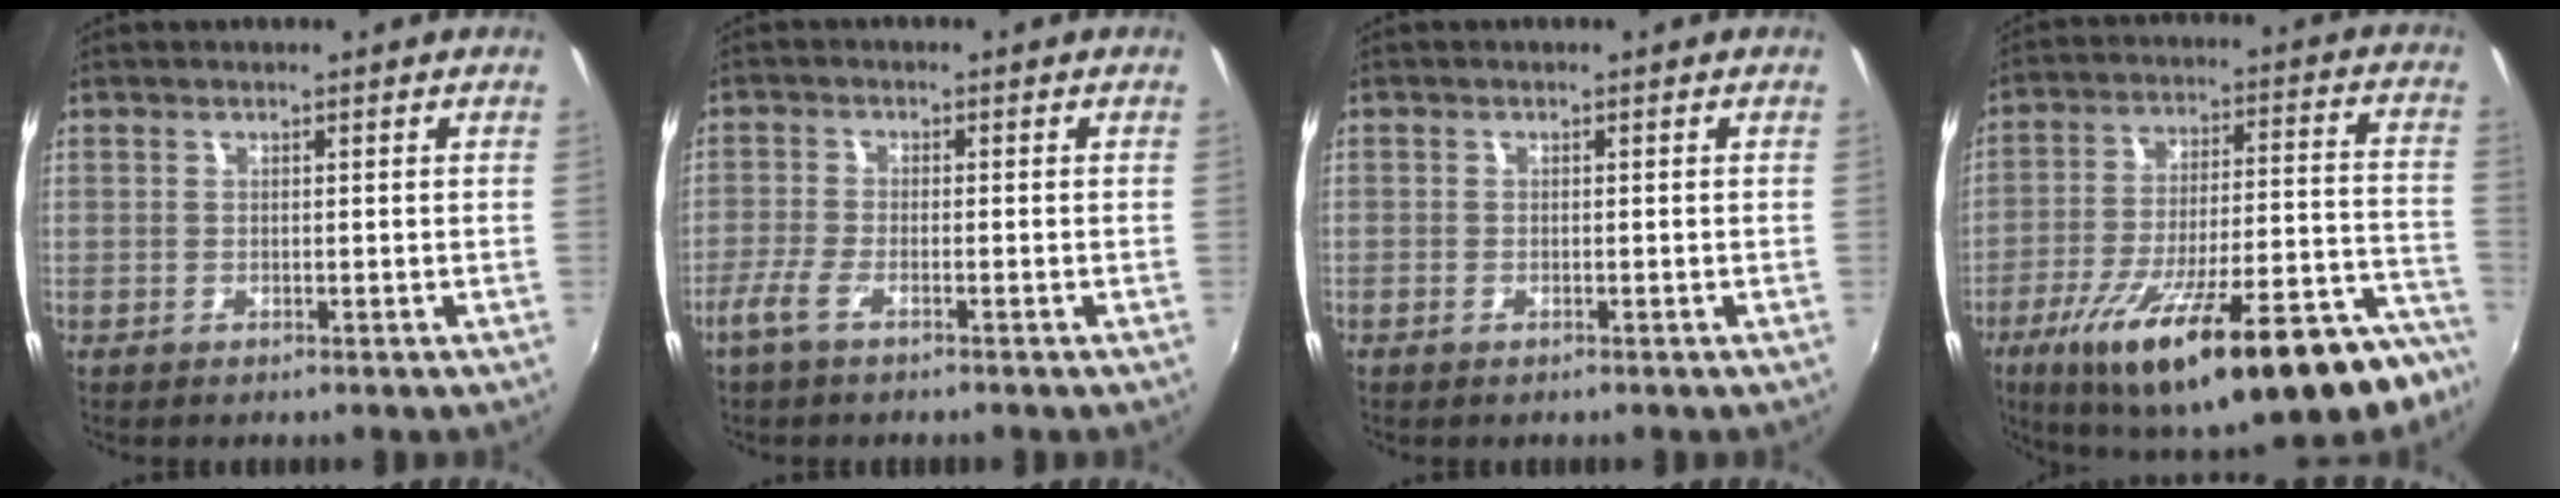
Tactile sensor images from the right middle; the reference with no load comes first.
{"total": 4.2, "force": [-2.8, 0.9, 3.0], "torque": [-0.075, -0.009, -0.056]}
{"total": 0.9, "force": [-0.5, 0.6, 0.4], "torque": [-0.008, -0.003, -0.010]}
{"total": 31.1, "force": [-21.8, 7.7, 20.8], "torque": [-0.308, -0.039, -0.309]}